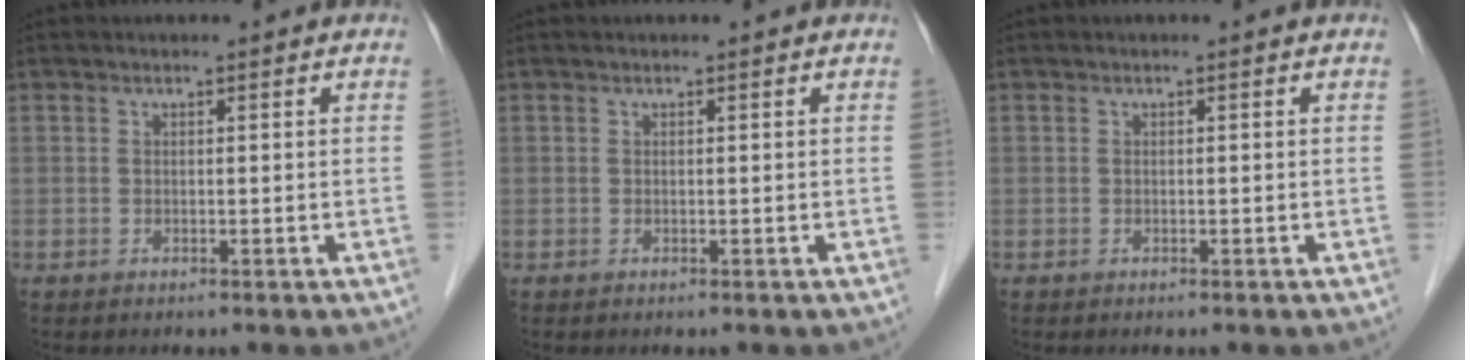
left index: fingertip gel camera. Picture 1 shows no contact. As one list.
[{"total": 0.0}, {"total": 0.0}]